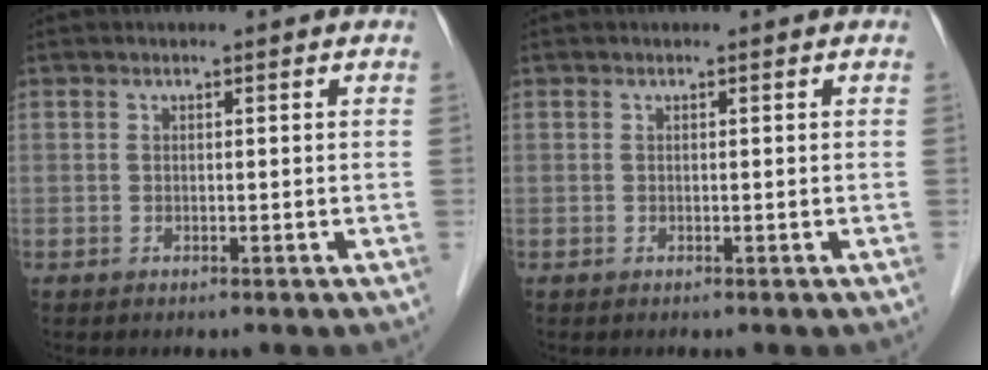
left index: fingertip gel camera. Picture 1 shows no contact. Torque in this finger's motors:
{"motor_torque": [0.00, 0.00, 0.00, -0.01]}